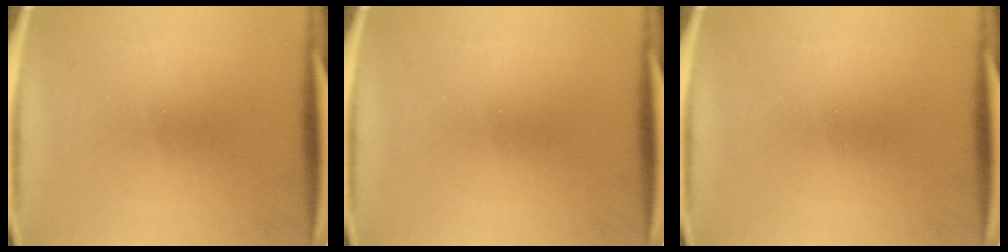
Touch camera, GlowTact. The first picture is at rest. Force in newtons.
{"total": 0.0}
{"total": 0.0}